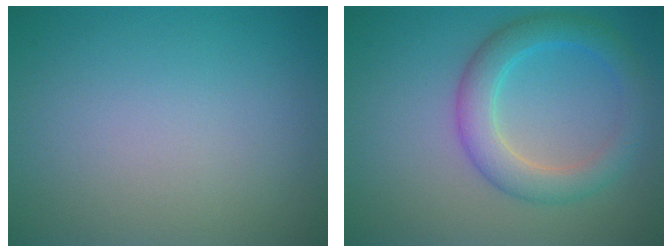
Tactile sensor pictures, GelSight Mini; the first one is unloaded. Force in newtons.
{"total": 4.2, "press": 4.2, "slide": 0.2}